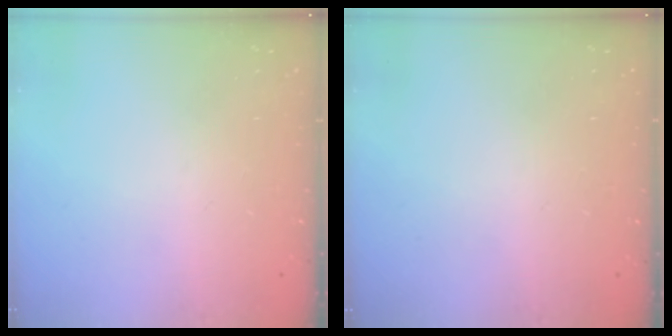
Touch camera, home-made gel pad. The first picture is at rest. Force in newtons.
{"total": 2.6, "press": 2.6, "slide": 0.2}